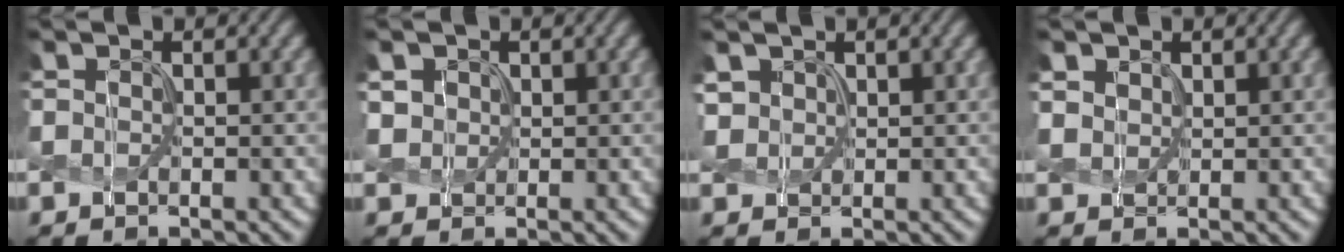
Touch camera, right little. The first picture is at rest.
{"total": 1.5, "force": [0.6, 1.3, 0.4], "torque": [-0.016, -0.002, 0.015]}
{"total": 1.7, "force": [1.0, 1.2, 0.6], "torque": [-0.021, 0.001, 0.024]}
{"total": 1.4, "force": [1.1, 0.9, 0.3], "torque": [-0.015, -0.001, 0.025]}